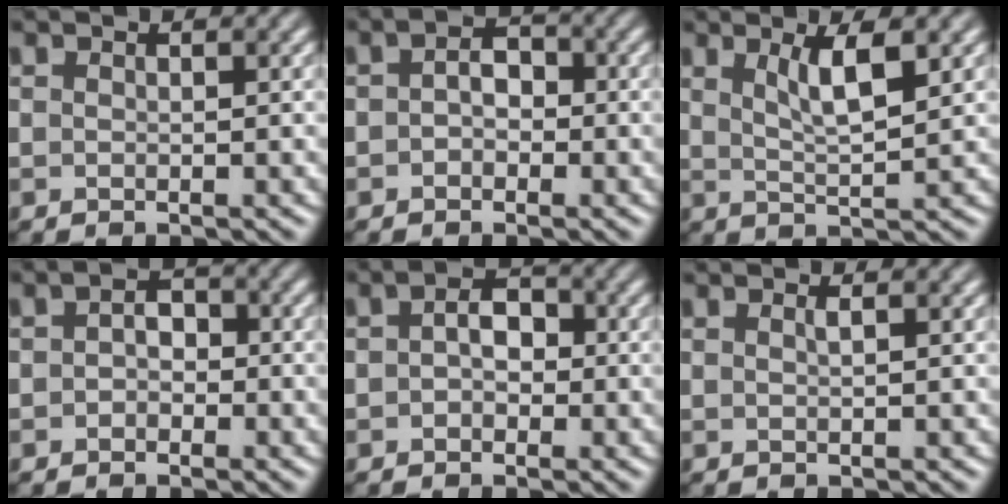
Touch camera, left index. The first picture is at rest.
{"total": 2.2, "force": [-0.2, 1.6, 1.5], "torque": [-0.024, 0.004, -0.011]}
{"total": 3.5, "force": [1.6, 0.8, 3.0], "torque": [-0.049, -0.003, 0.031]}
{"total": 1.9, "force": [-0.4, 1.4, 1.2], "torque": [-0.019, 0.004, -0.012]}
{"total": 2.6, "force": [0.0, 1.8, 1.9], "torque": [-0.029, 0.005, -0.008]}
{"total": 0.6, "force": [0.3, 0.2, 0.5], "torque": [-0.004, 0.002, 0.004]}